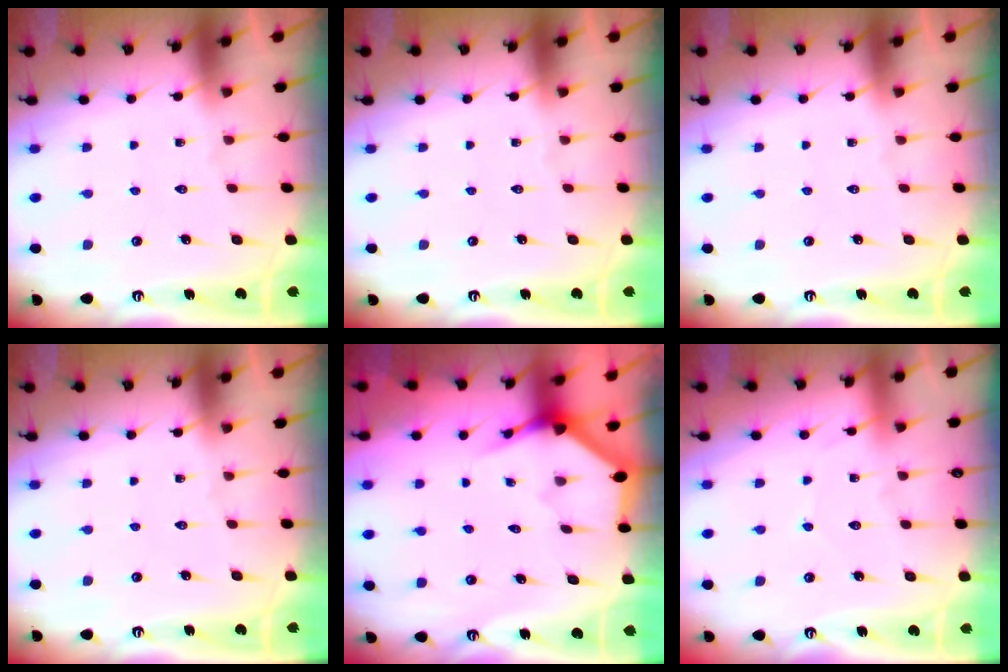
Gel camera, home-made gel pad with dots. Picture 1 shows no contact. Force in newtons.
{"total": 0.0}
{"total": 0.0}
{"total": 0.0}
{"total": 3.5, "press": 3.4, "slide": 0.2}
{"total": 2.7, "press": 2.7, "slide": 0.3}